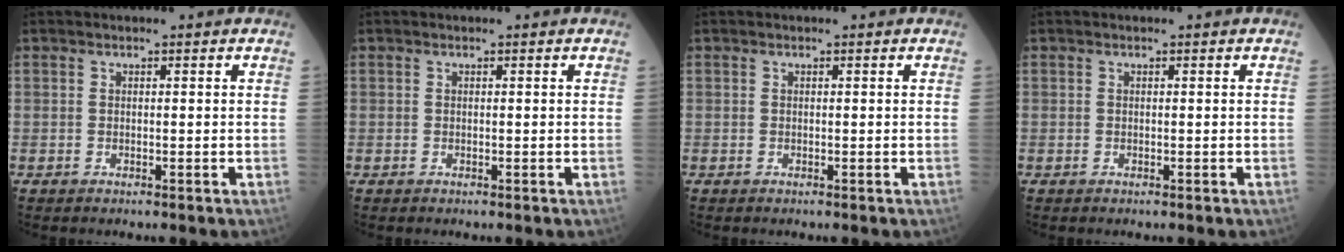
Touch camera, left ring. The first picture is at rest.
{"total": 0.0}
{"total": 0.0}
{"total": 0.0}